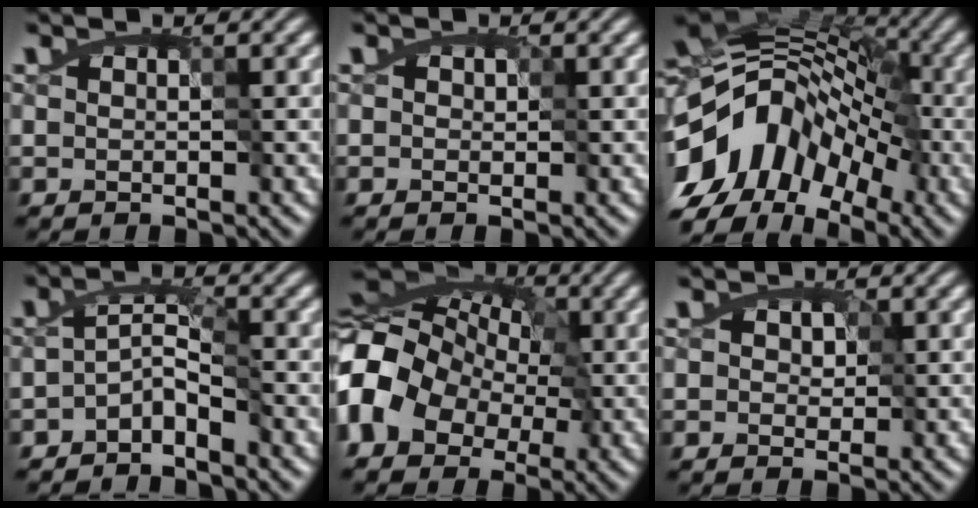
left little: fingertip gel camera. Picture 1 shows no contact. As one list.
[{"total": 0.9, "force": [0.1, 0.8, 0.3], "torque": [-0.015, 0.004, 0.007]}, {"total": 14.4, "force": [-7.5, 9.4, 7.8], "torque": [-0.136, 0.008, -0.138]}, {"total": 3.0, "force": [-2.9, 0.1, 0.3], "torque": [-0.011, 0.002, -0.052]}, {"total": 12.1, "force": [-2.5, 9.6, 7.0], "torque": [-0.132, 0.002, -0.069]}, {"total": 1.8, "force": [0.1, 1.6, 0.7], "torque": [-0.027, 0.002, 0.009]}]